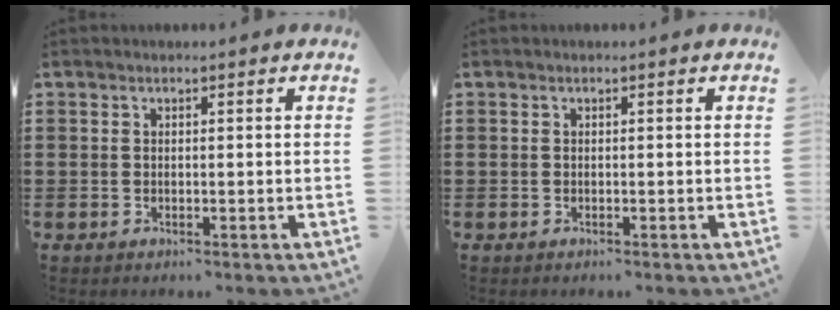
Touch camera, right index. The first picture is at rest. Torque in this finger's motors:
{"motor_torque": [0.06, -0.04, 0.00, 0.01]}